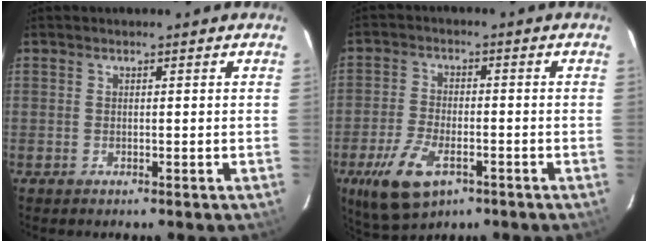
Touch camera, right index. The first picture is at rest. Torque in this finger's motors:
{"motor_torque": [1.21, -0.63, 0.24, 0.05]}